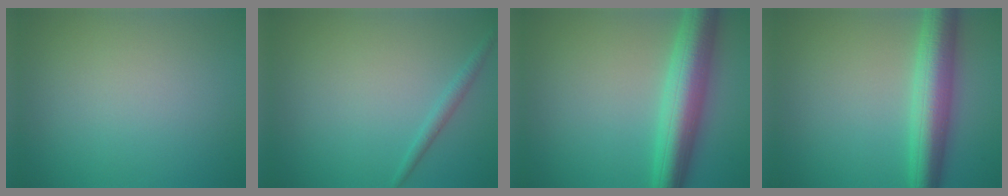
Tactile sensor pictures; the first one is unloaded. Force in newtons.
{"total": 1.1, "press": 1.1, "slide": 0.1}
{"total": 7.2, "press": 7.2, "slide": 0.2}
{"total": 6.5, "press": 6.5, "slide": 0.0}